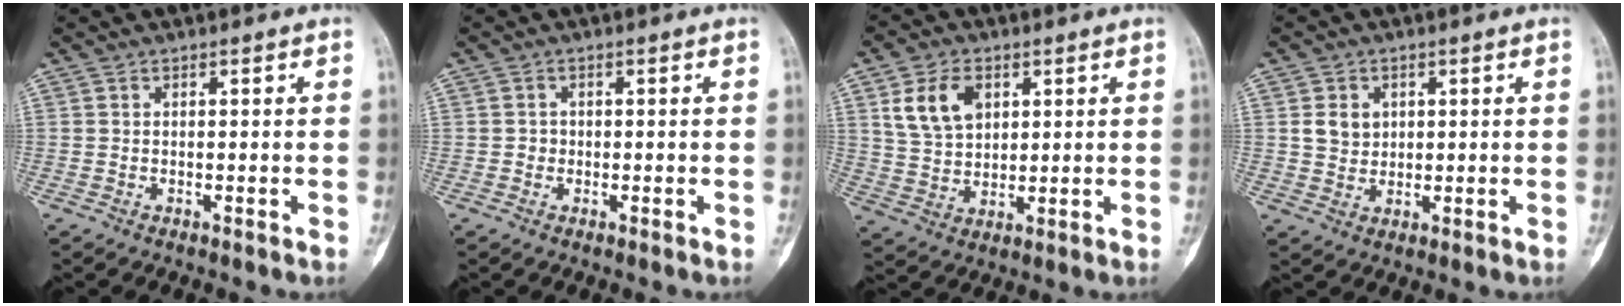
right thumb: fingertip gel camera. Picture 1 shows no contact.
{"total": 1.1, "force": [-0.2, 1.1, 0.2], "torque": [0.002, 0.005, -0.006]}
{"total": 9.3, "force": [3.5, 6.3, 5.8], "torque": [-0.092, -0.010, 0.074]}
{"total": 4.2, "force": [1.1, 3.6, 2.0], "torque": [-0.017, -0.004, 0.022]}